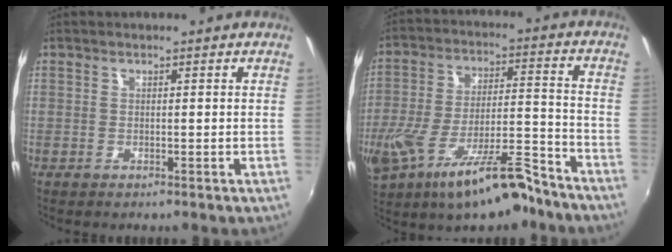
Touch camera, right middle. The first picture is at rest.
{"total": 18.7, "force": [-12.9, 5.0, 12.6], "torque": [-0.235, -0.030, -0.206]}